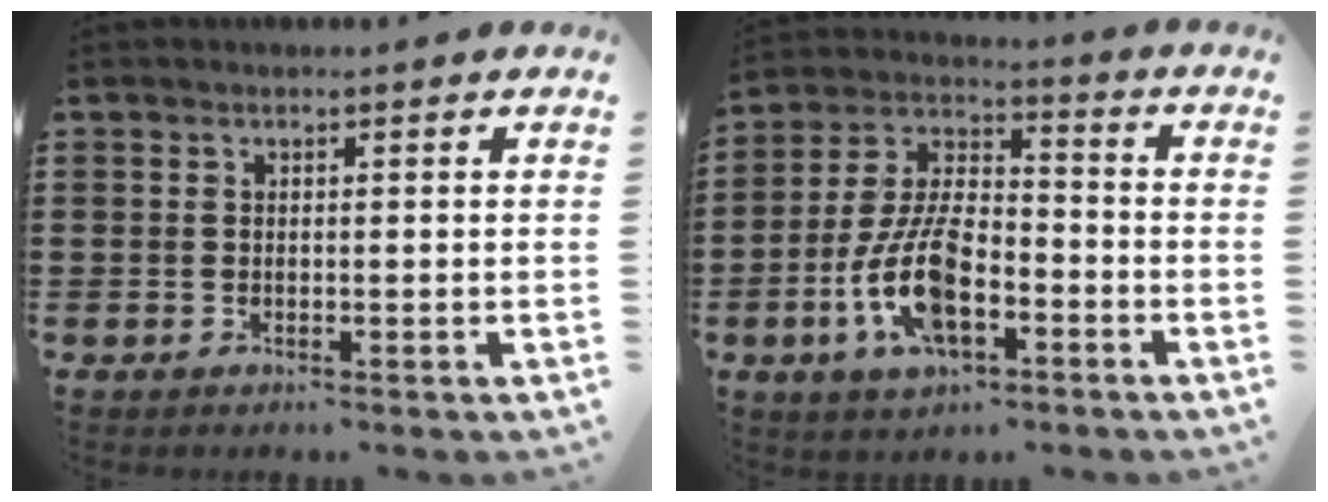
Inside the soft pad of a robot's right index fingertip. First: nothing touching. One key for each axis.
{"total": 11.4, "fx": -4.6, "fy": 5.4, "fz": 8.9, "tx": -0.207, "ty": 0.002, "tz": -0.089}